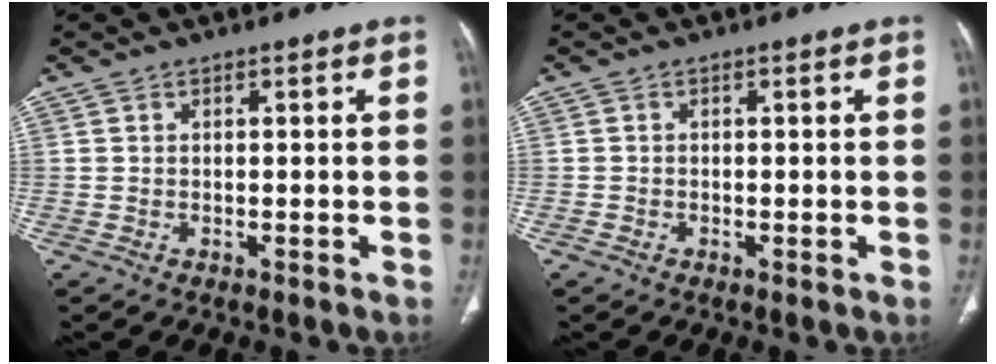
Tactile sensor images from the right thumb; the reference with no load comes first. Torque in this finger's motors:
{"motor_torque": [0.35, 1.27, 0.31, 0.31, 0.03]}